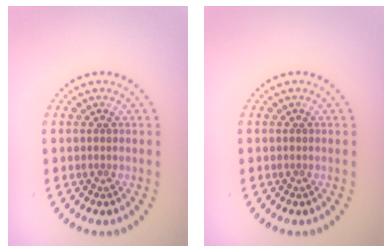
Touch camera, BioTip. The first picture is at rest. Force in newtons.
{"total": 0.0}